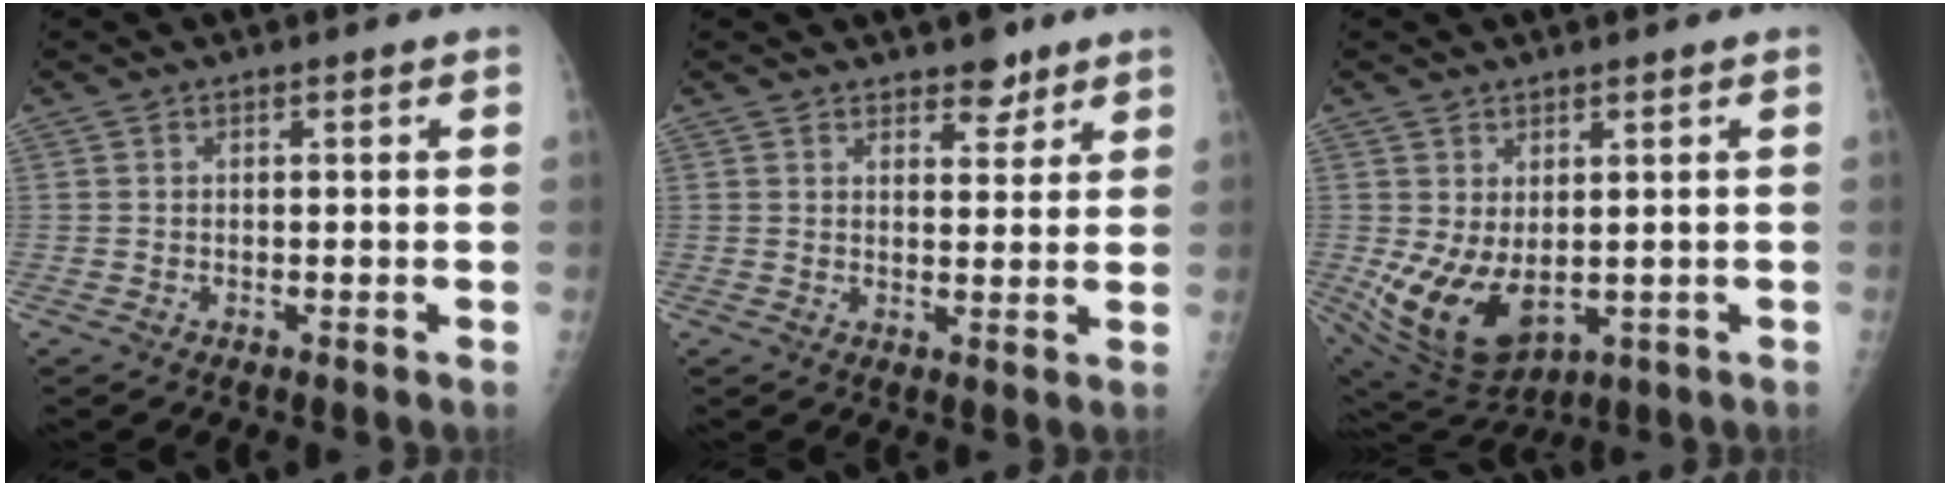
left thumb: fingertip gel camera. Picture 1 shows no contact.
{"total": 4.3, "force": [3.2, 2.2, 1.9], "torque": [-0.002, -0.020, 0.046]}
{"total": 11.3, "force": [-0.6, 6.9, 9.0], "torque": [-0.157, -0.015, 0.020]}